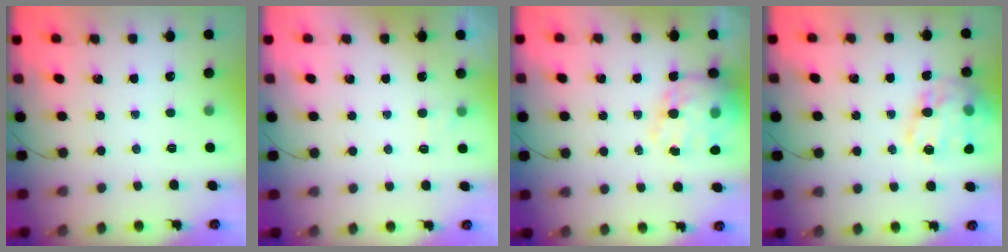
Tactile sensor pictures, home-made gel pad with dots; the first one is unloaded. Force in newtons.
{"total": 1.4, "press": 1.0, "slide": 1.0}
{"total": 18.5, "press": 18.1, "slide": 4.0}
{"total": 20.2, "press": 20.0, "slide": 2.6}